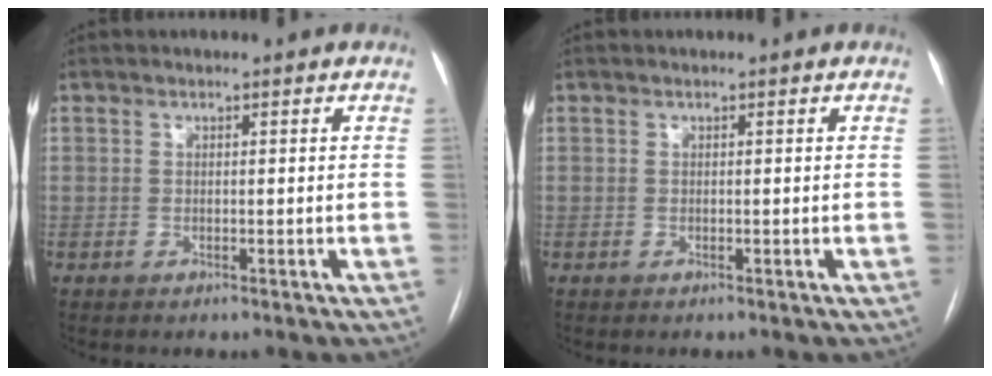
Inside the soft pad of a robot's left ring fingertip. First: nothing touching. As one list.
[{"total": 0.0}]